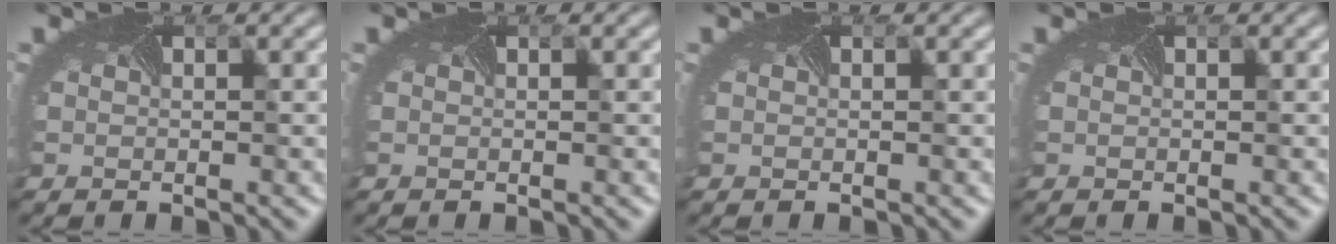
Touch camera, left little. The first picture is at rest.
{"total": 0.0}
{"total": 0.0}
{"total": 0.0}